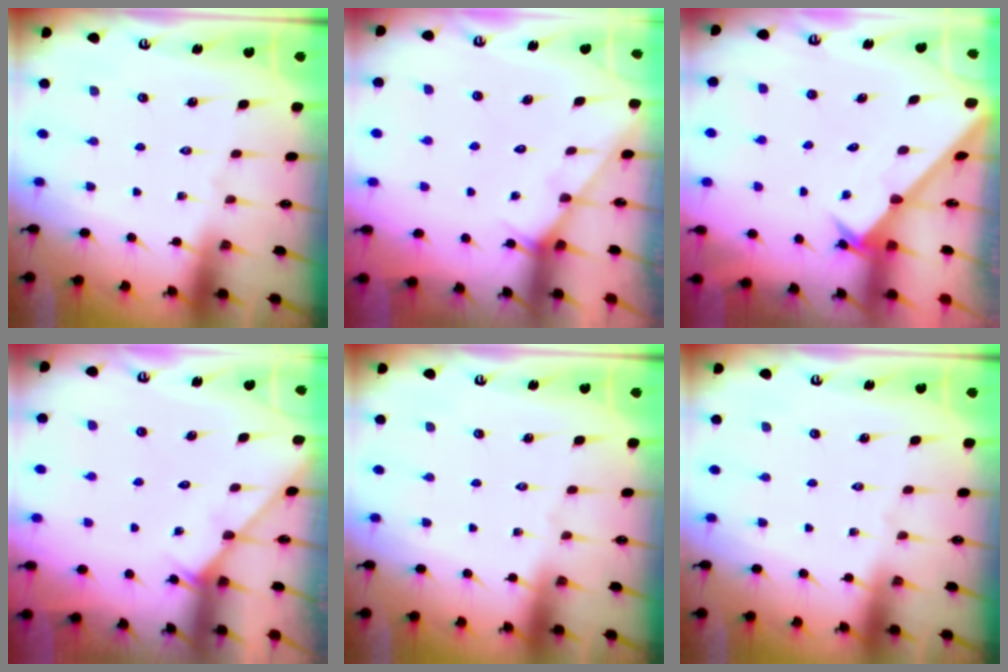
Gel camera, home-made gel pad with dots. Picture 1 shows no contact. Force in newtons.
{"total": 4.4, "press": 4.4, "slide": 0.2}
{"total": 2.6, "press": 2.6, "slide": 0.2}
{"total": 4.3, "press": 4.2, "slide": 0.5}
{"total": 0.0}
{"total": 0.0}